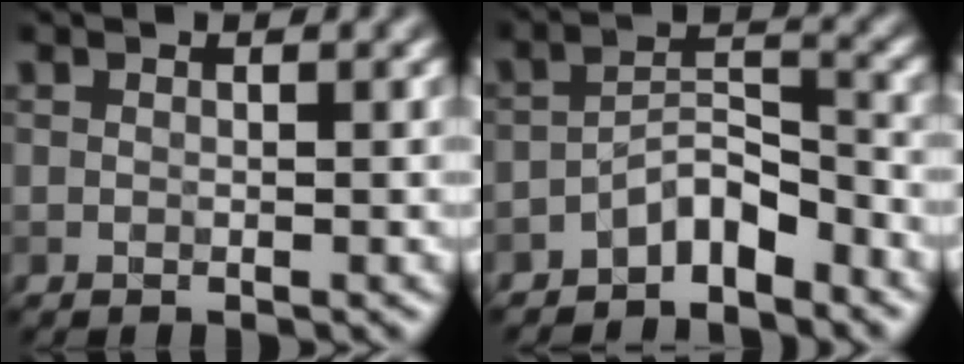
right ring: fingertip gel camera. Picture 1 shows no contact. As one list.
[{"total": 3.9, "force": [-3.0, 1.3, 2.1], "torque": [-0.033, 0.014, -0.062]}]